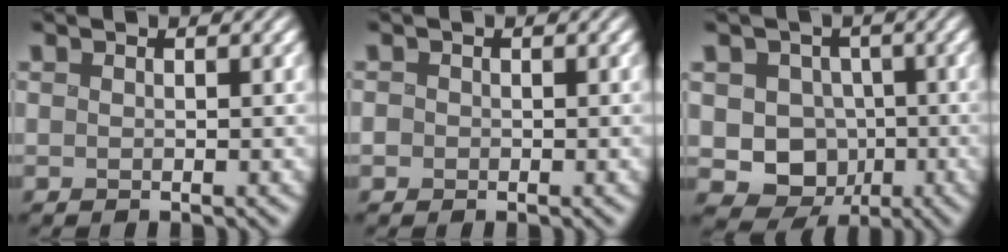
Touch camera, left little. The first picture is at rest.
{"total": 0.8, "force": [-0.3, 0.7, 0.0], "torque": [0.000, 0.000, -0.005]}
{"total": 6.9, "force": [-0.9, 6.5, 2.4], "torque": [-0.031, 0.010, -0.044]}